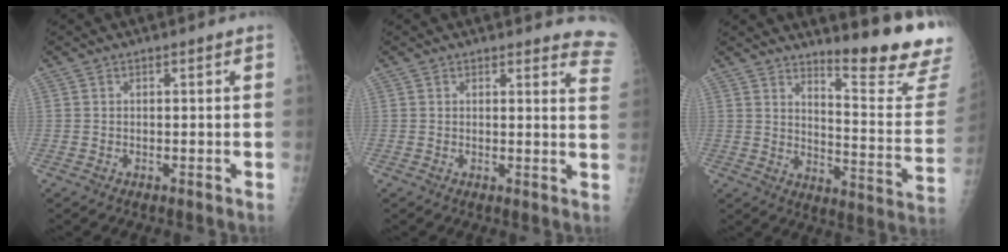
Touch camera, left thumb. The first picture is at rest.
{"total": 7.2, "force": [7.0, 1.7, 0.4], "torque": [0.040, -0.056, 0.038]}
{"total": 16.6, "force": [14.0, 1.3, 8.9], "torque": [-0.103, -0.158, 0.187]}